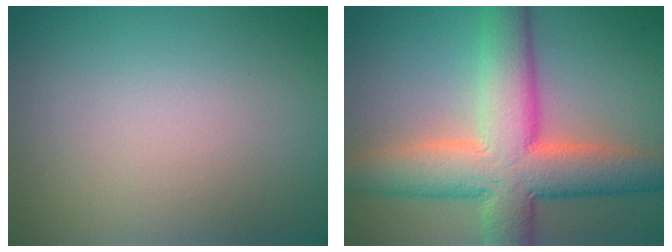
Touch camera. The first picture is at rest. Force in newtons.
{"total": 10.1, "press": 10.1, "slide": 0.7}